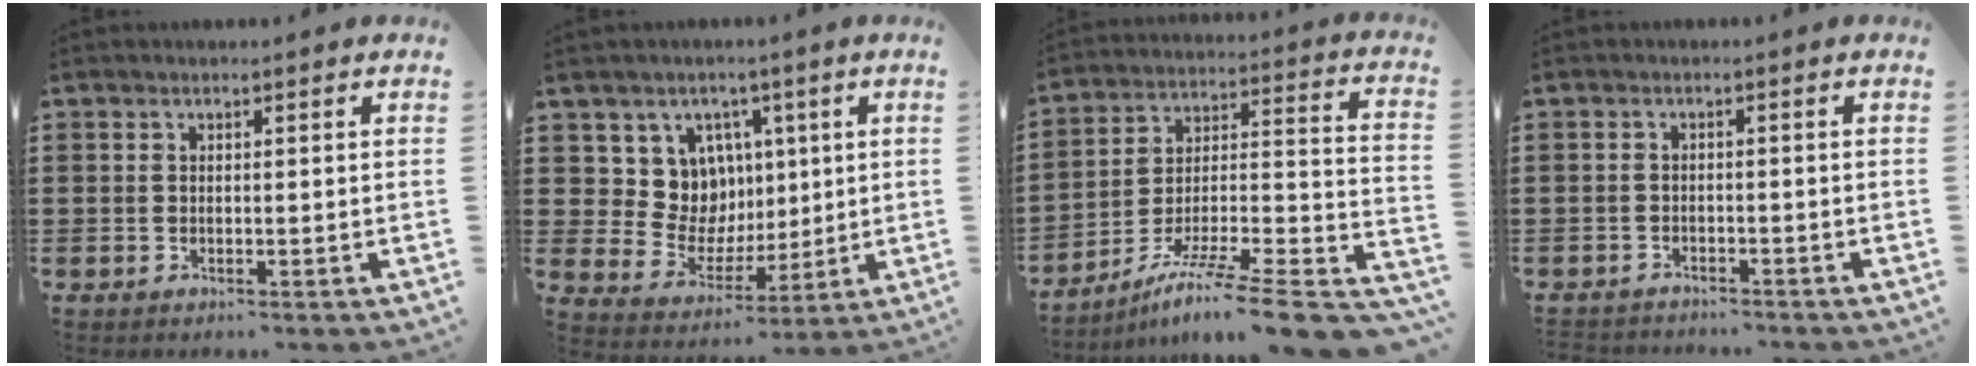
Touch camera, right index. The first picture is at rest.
{"total": 9.1, "force": [2.8, 8.5, 1.8], "torque": [-0.062, -0.026, 0.058]}
{"total": 9.6, "force": [-7.1, -0.1, 6.4], "torque": [-0.097, -0.005, -0.139]}
{"total": 1.7, "force": [-1.6, 0.3, -0.1], "torque": [-0.003, 0.002, -0.037]}